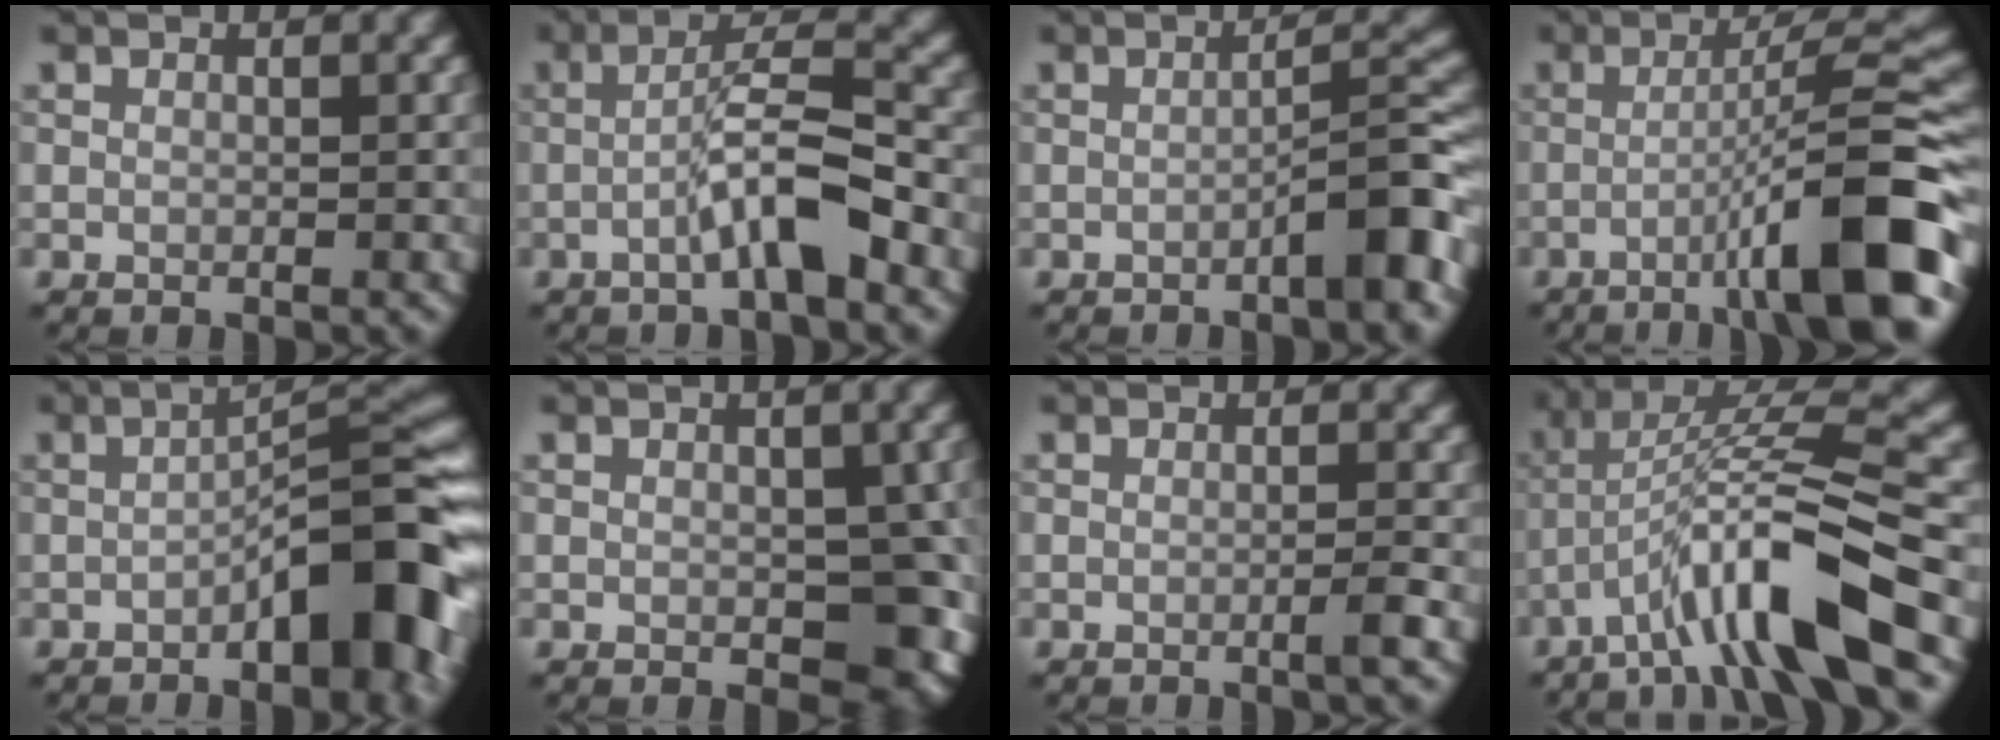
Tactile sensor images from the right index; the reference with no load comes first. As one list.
[{"total": 5.8, "force": [-2.0, 0.9, 5.4], "torque": [-0.089, 0.018, -0.042]}, {"total": 4.7, "force": [-2.2, 0.5, 4.1], "torque": [-0.057, 0.022, -0.037]}, {"total": 10.8, "force": [-4.3, 1.2, 9.8], "torque": [-0.127, 0.026, -0.070]}, {"total": 10.1, "force": [-3.6, 2.7, 9.1], "torque": [-0.112, 0.019, -0.057]}, {"total": 7.3, "force": [-0.8, 4.2, 5.9], "torque": [-0.079, -0.015, -0.001]}, {"total": 1.4, "force": [-0.5, 0.1, 1.3], "torque": [-0.018, 0.004, -0.016]}, {"total": 9.5, "force": [-4.9, 1.4, 8.0], "torque": [-0.145, 0.016, -0.089]}]